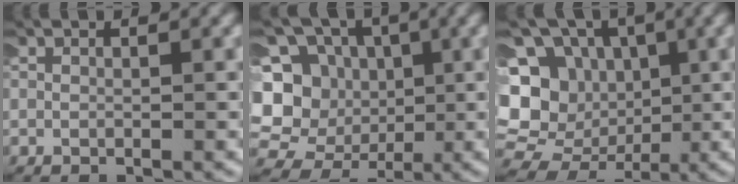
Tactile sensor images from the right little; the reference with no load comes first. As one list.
[{"total": 12.3, "force": [0.0, 10.9, 5.8], "torque": [-0.140, -0.031, 0.003]}, {"total": 15.1, "force": [-1.7, 13.4, 6.8], "torque": [-0.167, -0.053, -0.019]}]